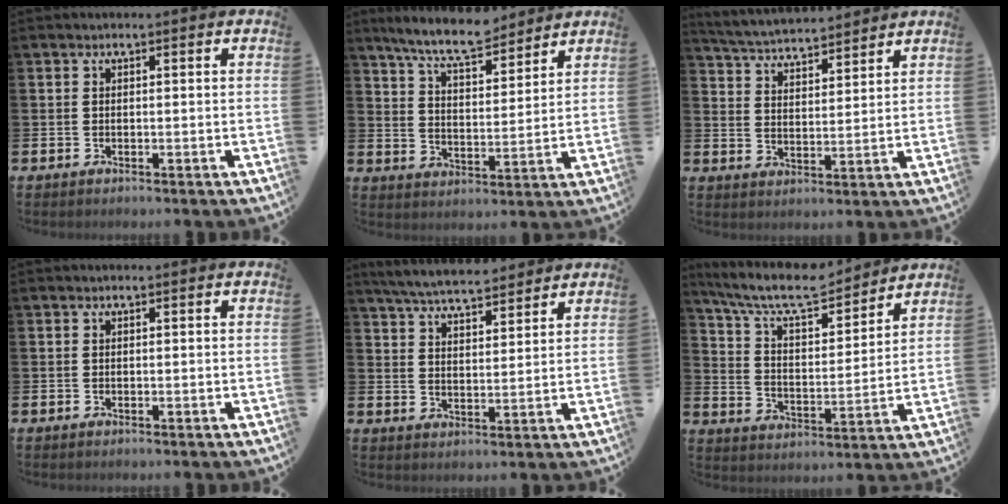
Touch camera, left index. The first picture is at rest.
{"total": 8.5, "force": [7.8, 1.4, 3.1], "torque": [-0.082, -0.033, 0.141]}
{"total": 4.9, "force": [4.8, 0.5, 0.4], "torque": [-0.030, -0.030, 0.085]}
{"total": 0.0}
{"total": 6.4, "force": [6.1, 0.8, 1.5], "torque": [-0.054, -0.023, 0.112]}
{"total": 9.3, "force": [8.4, 2.1, 3.4], "torque": [-0.100, -0.051, 0.145]}